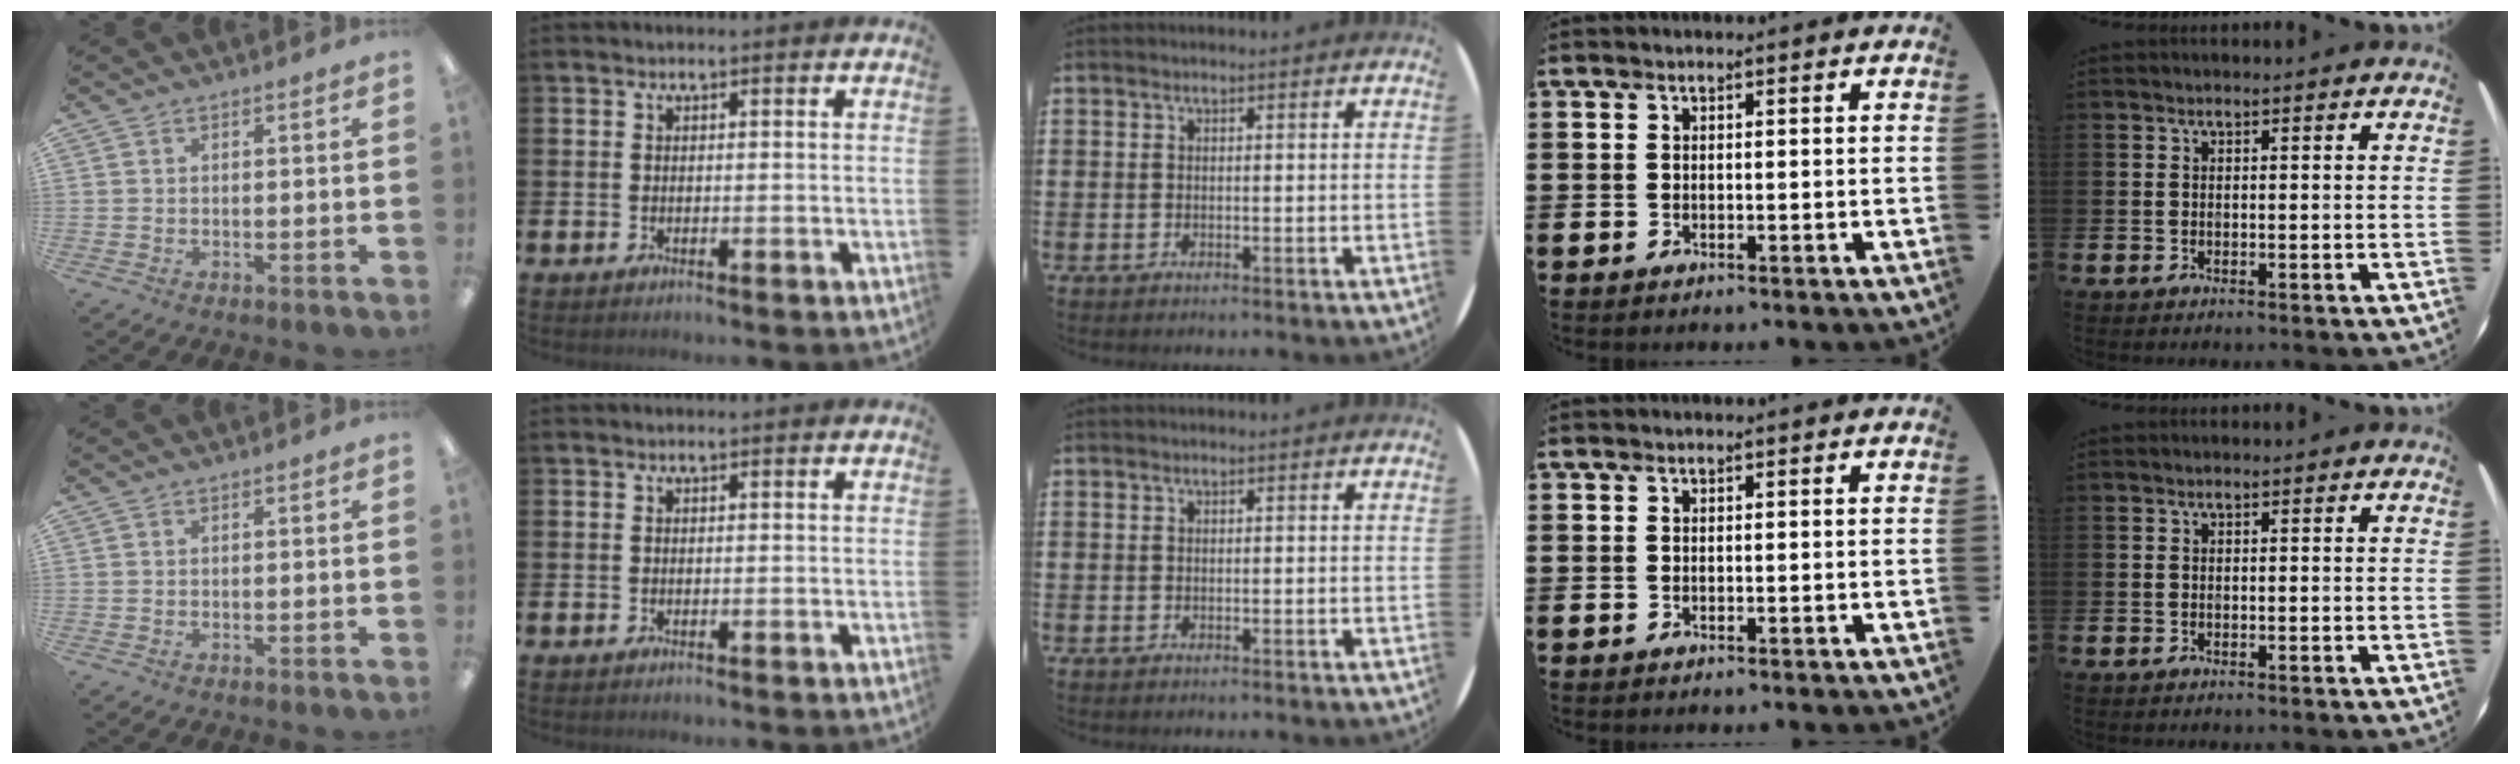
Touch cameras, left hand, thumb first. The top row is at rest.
{}